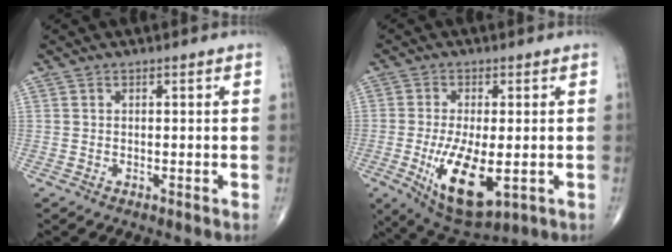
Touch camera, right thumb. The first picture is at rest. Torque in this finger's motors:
{"motor_torque": [-0.17, 0.80, 1.16, -0.04, 0.19]}